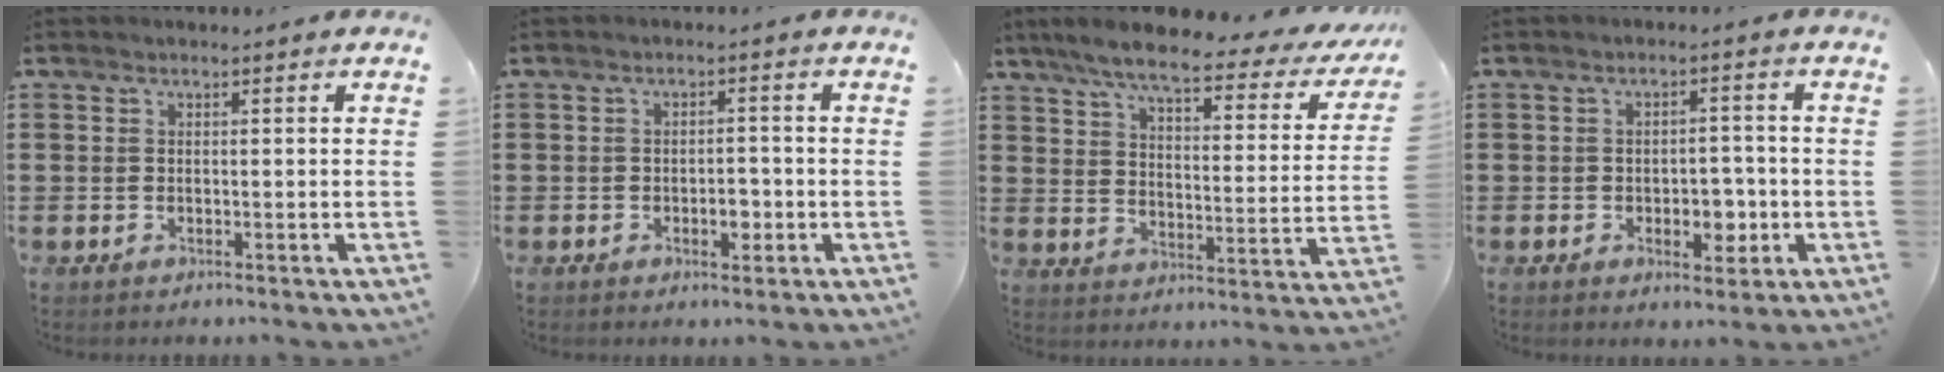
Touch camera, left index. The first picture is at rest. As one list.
[{"total": 3.7, "force": [-1.2, 1.9, 2.9], "torque": [-0.045, 0.000, -0.025]}, {"total": 7.6, "force": [6.1, 0.7, 4.4], "torque": [-0.103, -0.037, 0.100]}, {"total": 4.8, "force": [-1.5, 2.9, 3.6], "torque": [-0.056, 0.006, -0.029]}]